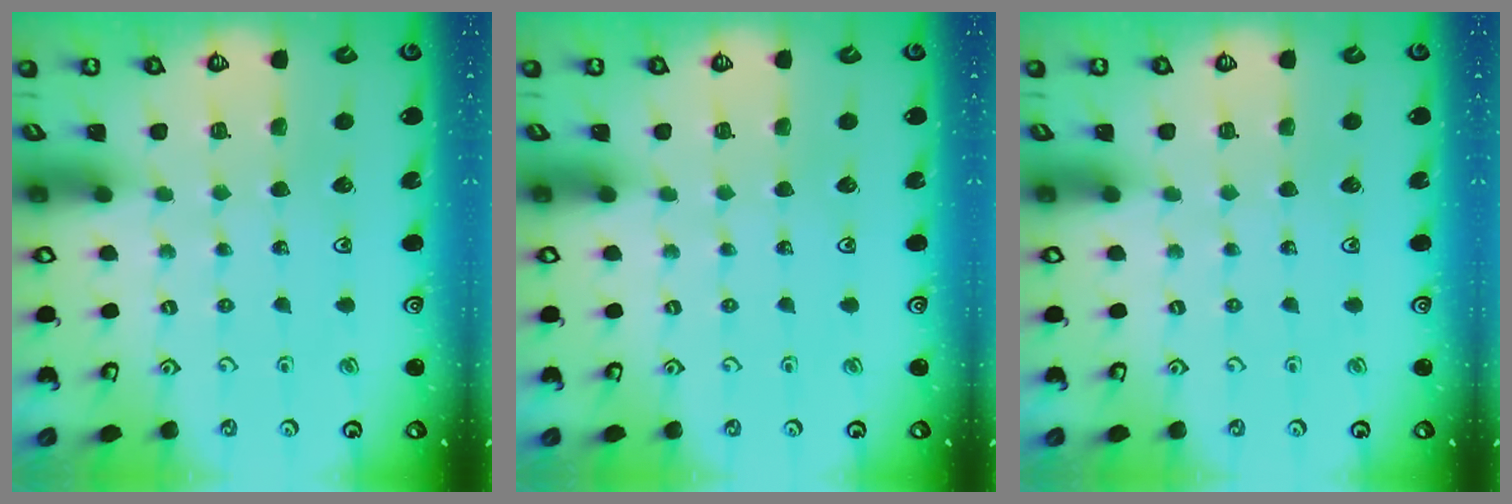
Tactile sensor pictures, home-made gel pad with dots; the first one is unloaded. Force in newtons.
{"total": 0.0}
{"total": 0.0}